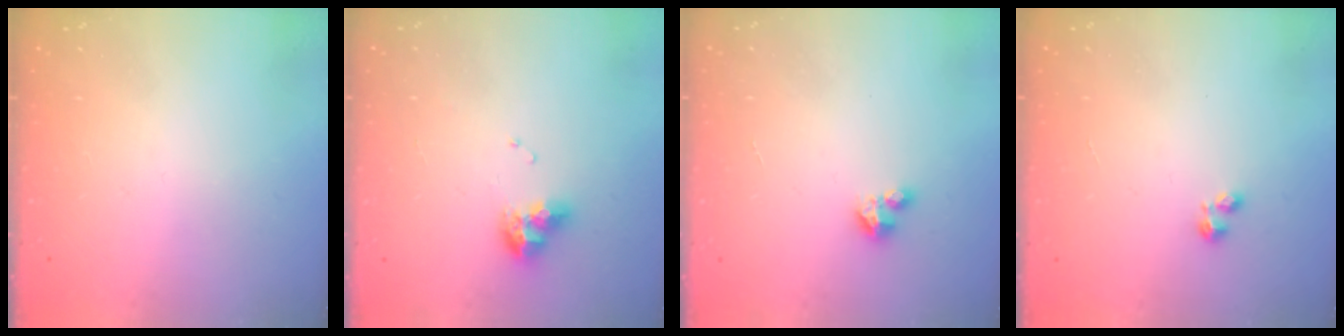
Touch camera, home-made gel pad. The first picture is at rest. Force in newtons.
{"total": 8.7, "press": 8.7, "slide": 0.8}
{"total": 2.0, "press": 2.0, "slide": 0.2}
{"total": 1.7, "press": 1.7, "slide": 0.5}